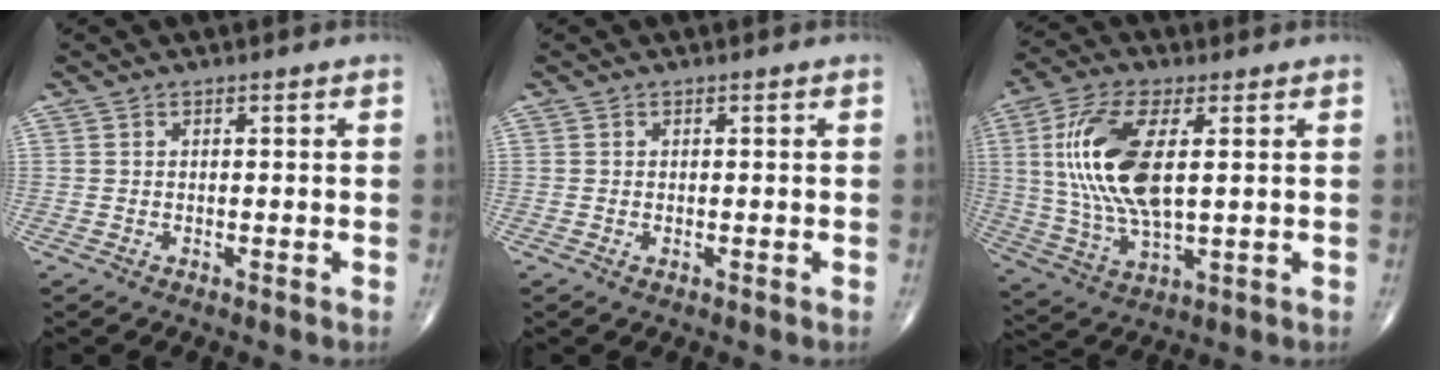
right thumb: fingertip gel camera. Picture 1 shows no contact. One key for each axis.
{"total": 0.0}
{"total": 16.3, "fx": 2.8, "fy": 6.8, "fz": 14.6, "tx": -0.309, "ty": -0.007, "tz": 0.057}